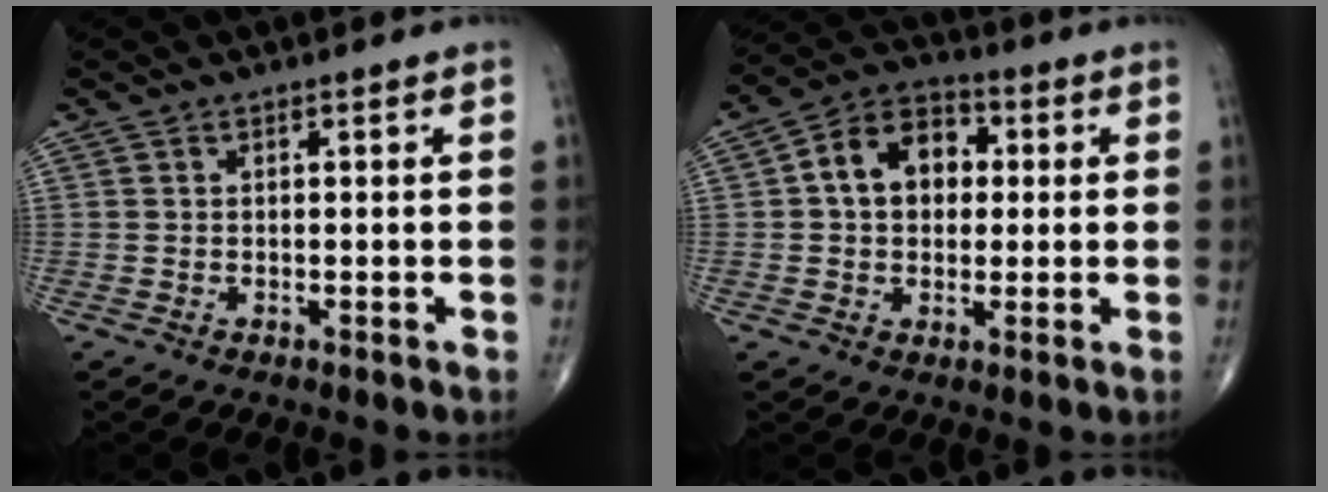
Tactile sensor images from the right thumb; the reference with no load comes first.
{"total": 11.0, "force": [1.5, 8.1, 7.3], "torque": [-0.094, 0.022, 0.017]}